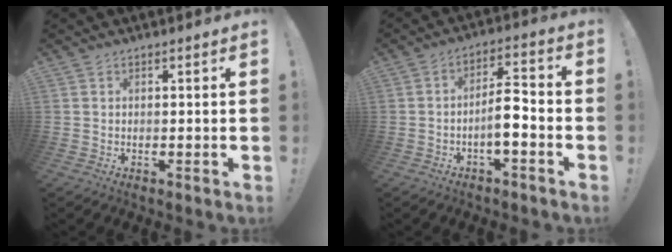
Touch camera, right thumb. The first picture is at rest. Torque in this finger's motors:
{"motor_torque": [3.09, 1.93, 1.69, -1.08, 0.63]}